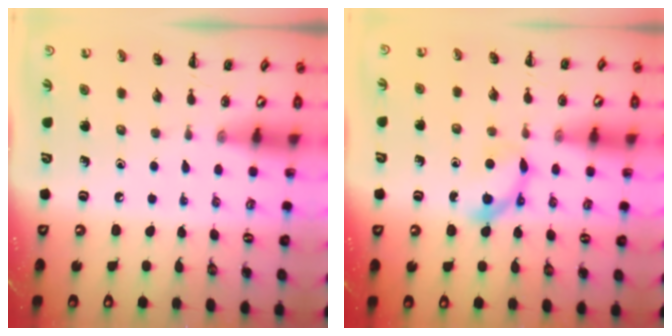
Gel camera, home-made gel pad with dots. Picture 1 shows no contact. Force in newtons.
{"total": 5.8, "press": 5.6, "slide": 1.6}